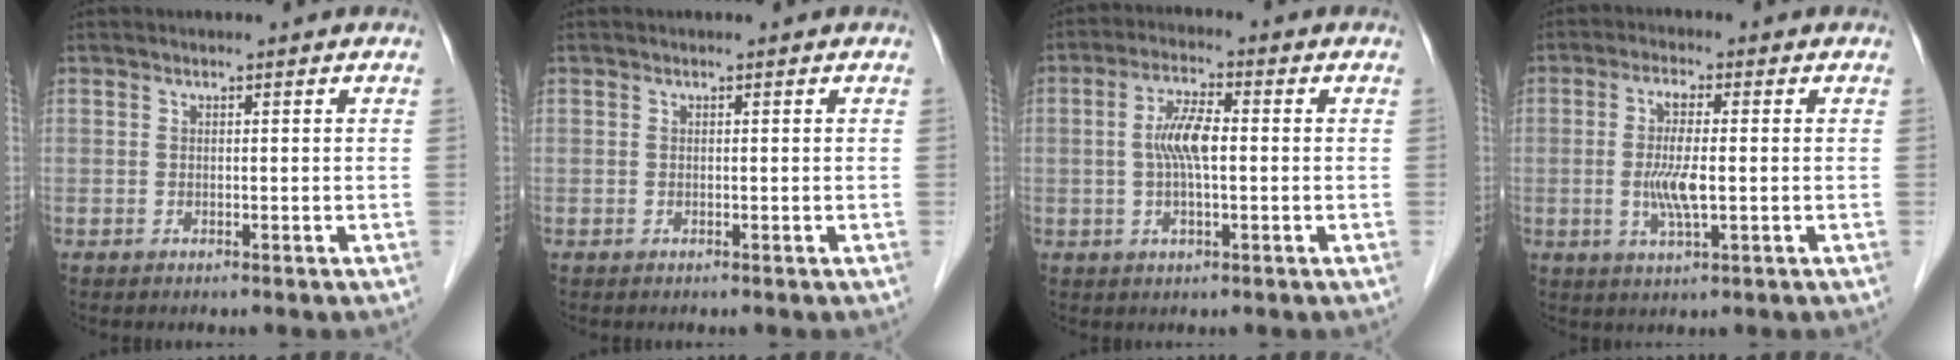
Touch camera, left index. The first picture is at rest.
{"total": 0.0}
{"total": 6.2, "force": [0.0, 1.6, 6.0], "torque": [-0.126, 0.007, -0.003]}
{"total": 6.0, "force": [-0.6, 0.7, 6.0], "torque": [-0.124, -0.009, -0.012]}